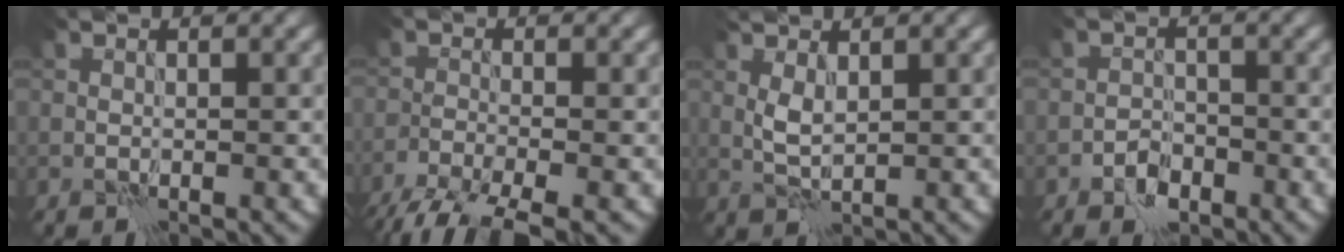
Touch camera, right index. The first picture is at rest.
{"total": 6.0, "force": [-4.8, 1.1, 3.4], "torque": [-0.059, -0.026, -0.092]}
{"total": 1.9, "force": [0.7, 0.7, 1.7], "torque": [-0.044, 0.004, 0.018]}
{"total": 2.4, "force": [-1.6, 1.4, 1.2], "torque": [-0.017, 0.005, -0.031]}